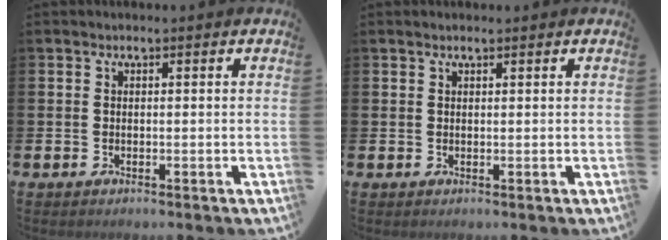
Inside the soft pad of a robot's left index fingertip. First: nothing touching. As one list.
[{"total": 0.8, "force": [0.8, 0.1, 0.3], "torque": [0.009, -0.003, 0.011]}]